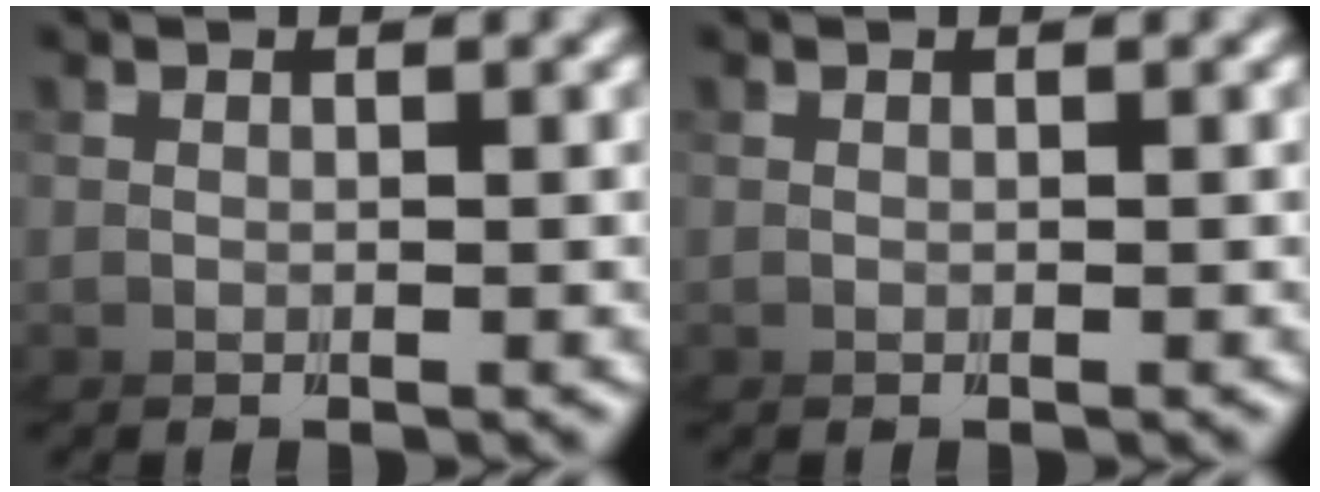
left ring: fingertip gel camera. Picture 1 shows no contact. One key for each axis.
{"total": 0.0}